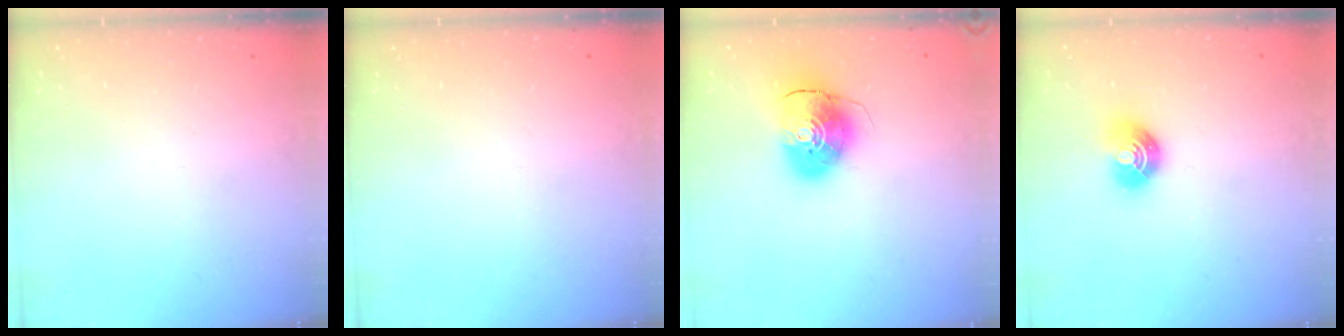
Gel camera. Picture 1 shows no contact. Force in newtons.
{"total": 0.0}
{"total": 9.8, "press": 9.7, "slide": 1.4}
{"total": 8.1, "press": 8.0, "slide": 1.1}